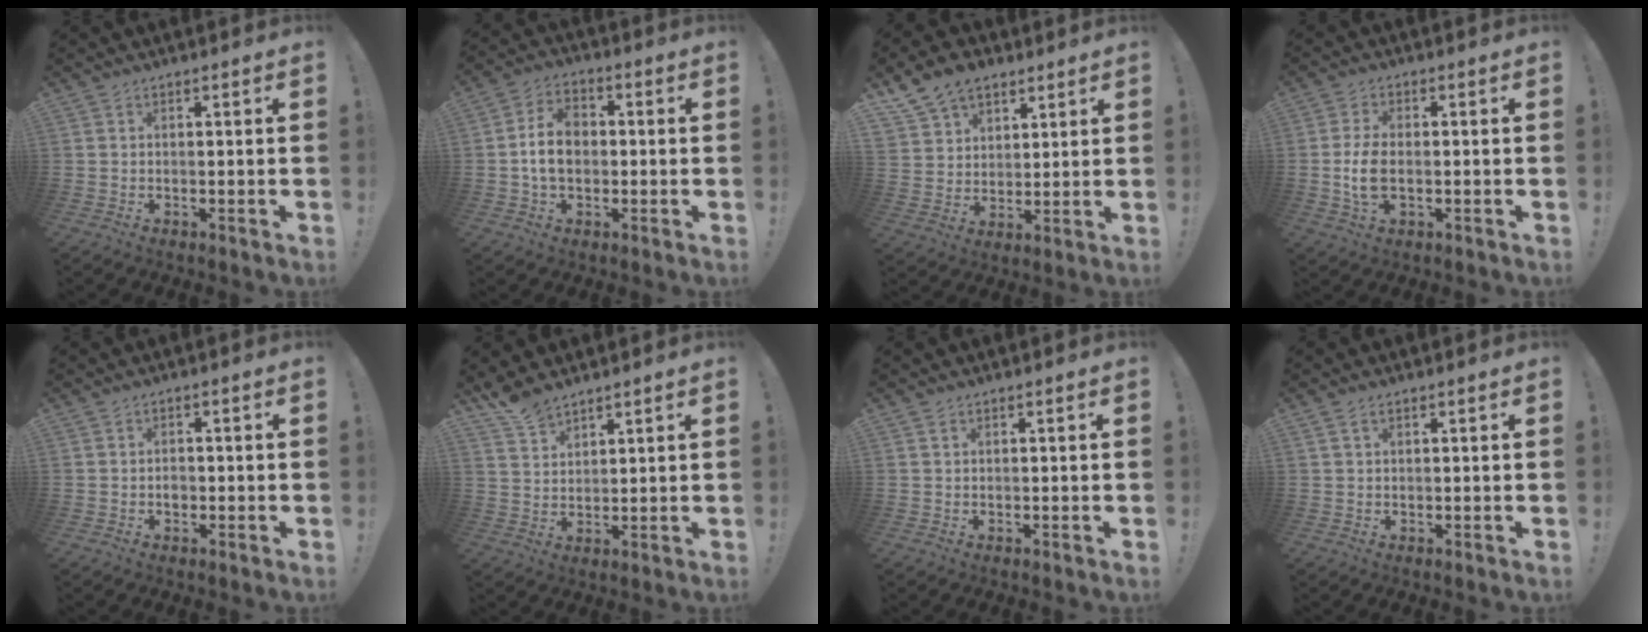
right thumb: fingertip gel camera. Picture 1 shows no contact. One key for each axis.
{"total": 9.8, "fx": -0.7, "fy": 6.9, "fz": 7.0, "tx": -0.122, "ty": 0.012, "tz": -0.011}
{"total": 11.0, "fx": 7.4, "fy": 7.6, "fz": 3.1, "tx": -0.058, "ty": -0.042, "tz": 0.146}
{"total": 7.0, "fx": -1.1, "fy": 3.8, "fz": 5.9, "tx": -0.116, "ty": -0.004, "tz": -0.017}
{"total": 2.1, "fx": -1.0, "fy": 1.6, "fz": 1.0, "tx": -0.014, "ty": 0.003, "tz": -0.018}
{"total": 6.1, "fx": 5.4, "fy": 2.1, "fz": 2.0, "tx": -0.042, "ty": -0.030, "tz": 0.103}
{"total": 0.6, "fx": 0.3, "fy": 0.3, "fz": 0.4, "tx": -0.003, "ty": -0.002, "tz": 0.005}
{"total": 1.9, "fx": 0.9, "fy": 0.9, "fz": 1.3, "tx": -0.027, "ty": 0.002, "tz": 0.017}